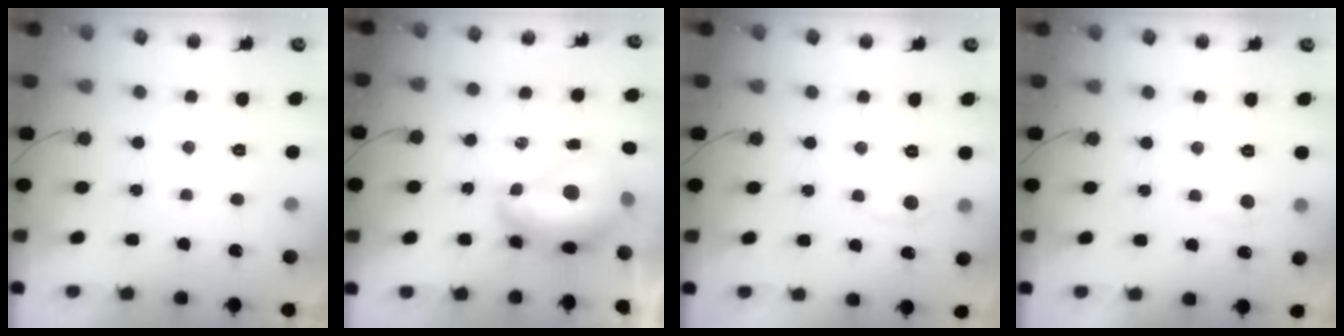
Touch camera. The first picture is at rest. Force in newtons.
{"total": 10.5, "press": 10.5, "slide": 1.1}
{"total": 5.2, "press": 5.1, "slide": 0.8}
{"total": 4.1, "press": 4.1, "slide": 0.6}